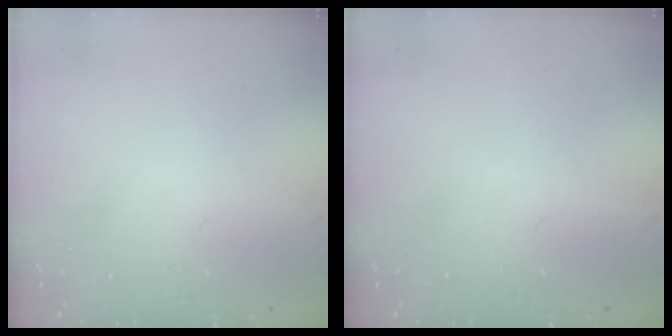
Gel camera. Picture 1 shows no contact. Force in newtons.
{"total": 0.0}